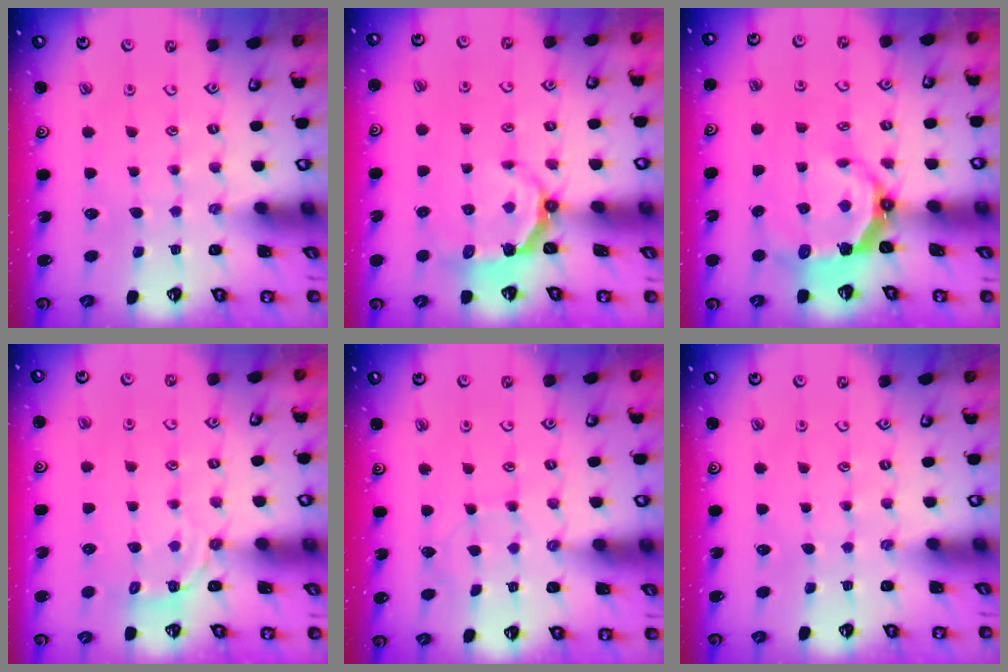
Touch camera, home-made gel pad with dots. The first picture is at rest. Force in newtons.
{"total": 4.3, "press": 2.8, "slide": 3.3}
{"total": 8.0, "press": 6.3, "slide": 5.0}
{"total": 3.3, "press": 2.8, "slide": 1.8}
{"total": 2.9, "press": 2.9, "slide": 0.3}
{"total": 0.0}